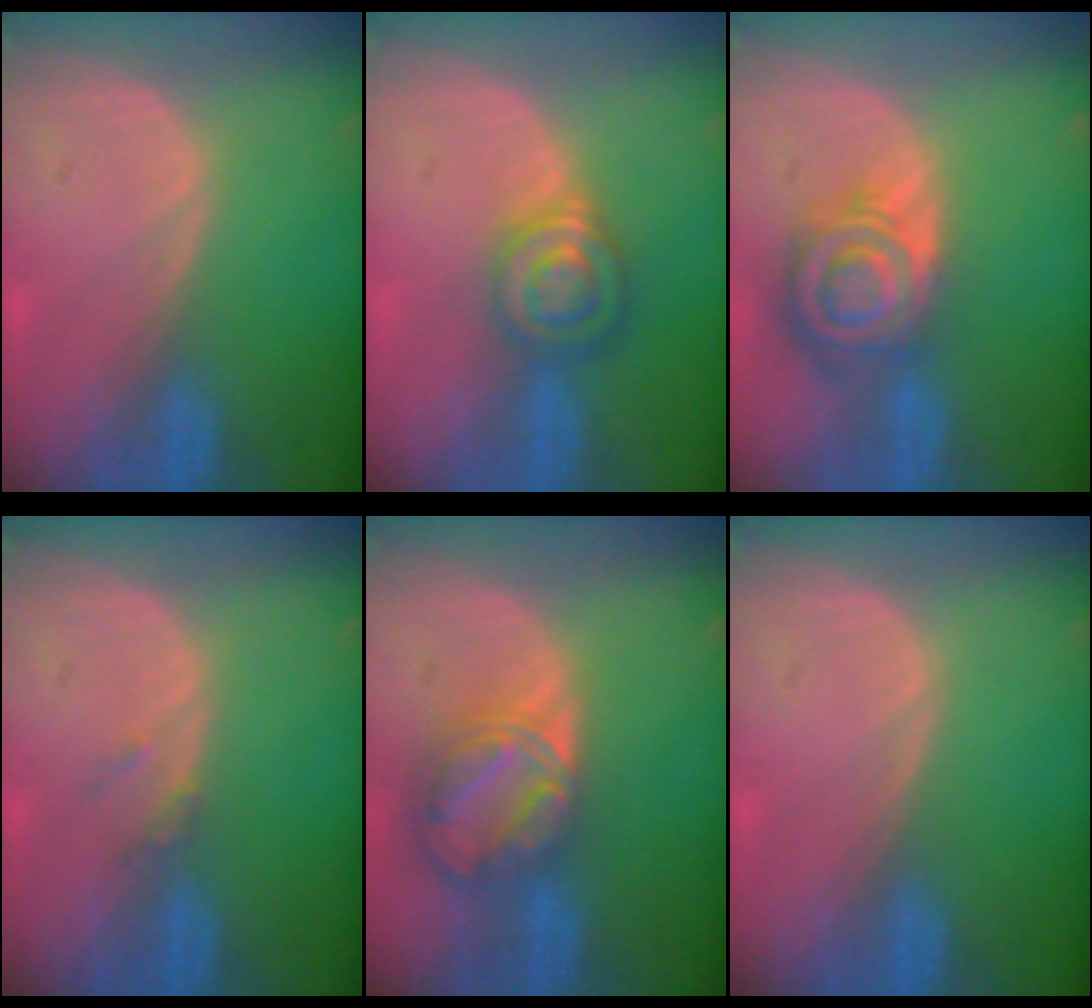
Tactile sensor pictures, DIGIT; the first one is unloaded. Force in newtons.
{"total": 6.5, "press": 5.8, "slide": 2.9}
{"total": 8.6, "press": 7.4, "slide": 4.3}
{"total": 1.2, "press": 1.2, "slide": 0.3}
{"total": 8.5, "press": 7.2, "slide": 4.5}
{"total": 0.0}